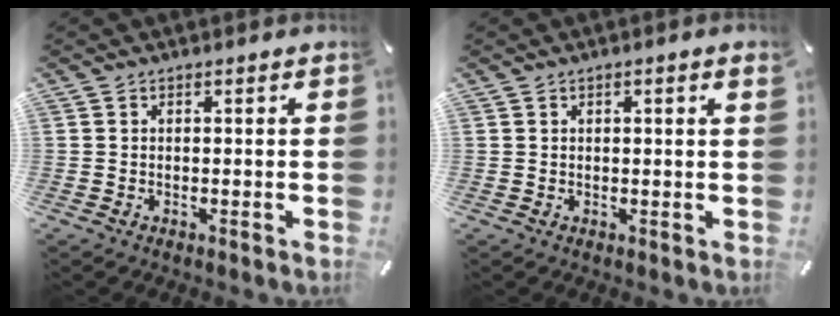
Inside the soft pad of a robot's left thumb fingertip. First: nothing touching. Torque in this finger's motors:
{"motor_torque": [0.44, -0.80, 0.00, -0.22, -0.08]}